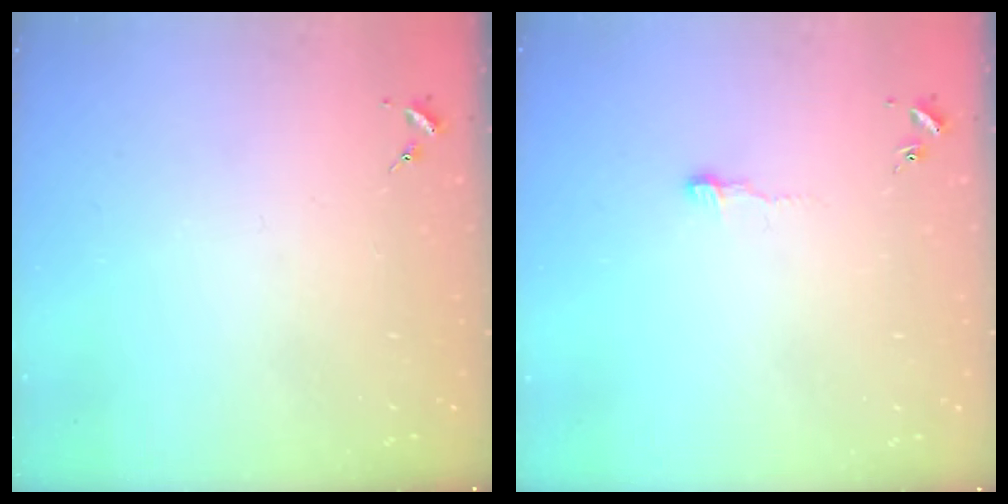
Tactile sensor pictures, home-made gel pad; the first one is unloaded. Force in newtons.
{"total": 3.4, "press": 3.4, "slide": 0.3}